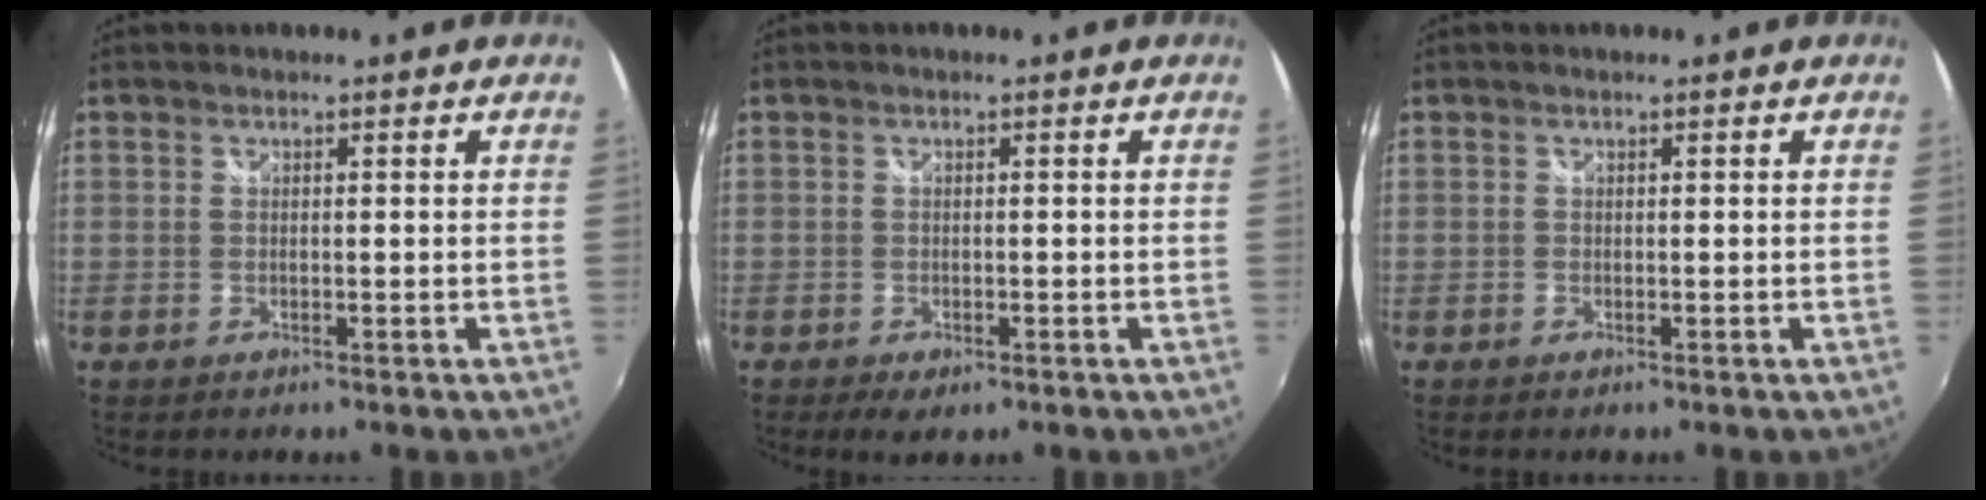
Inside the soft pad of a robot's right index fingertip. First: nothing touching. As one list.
[{"total": 3.2, "force": [-1.8, 1.7, 2.0], "torque": [-0.044, -0.014, -0.027]}, {"total": 0.0}]